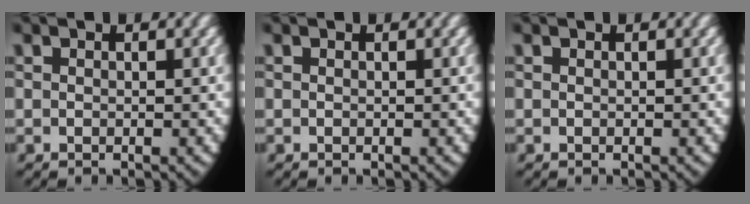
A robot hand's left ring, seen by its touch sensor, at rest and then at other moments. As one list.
[{"total": 0.0}, {"total": 0.0}]